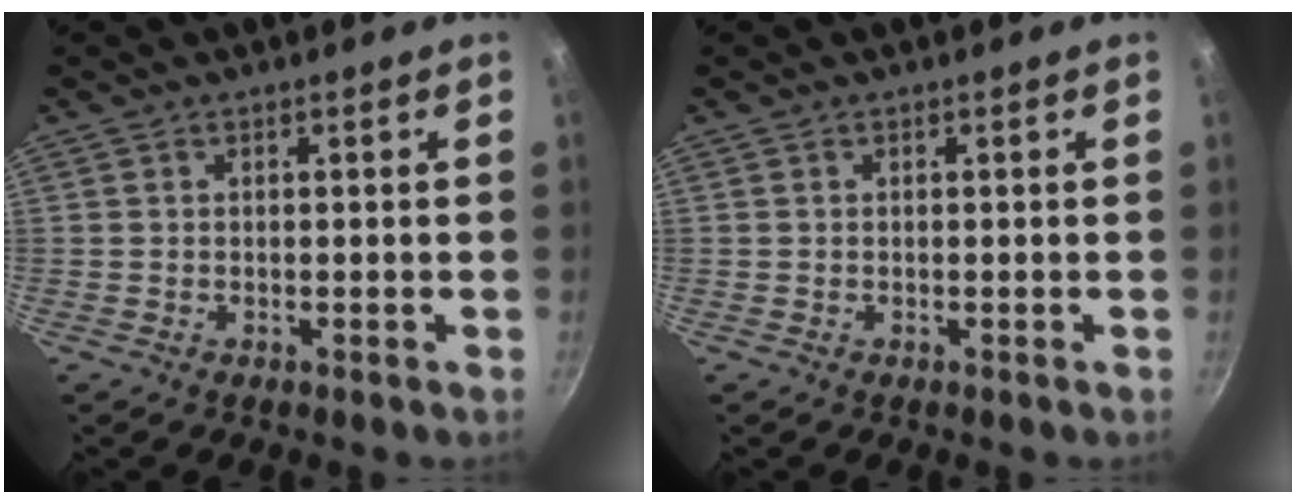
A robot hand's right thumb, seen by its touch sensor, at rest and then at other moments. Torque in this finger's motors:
{"motor_torque": [0.00, 0.00, 0.05, 0.02, 0.01]}